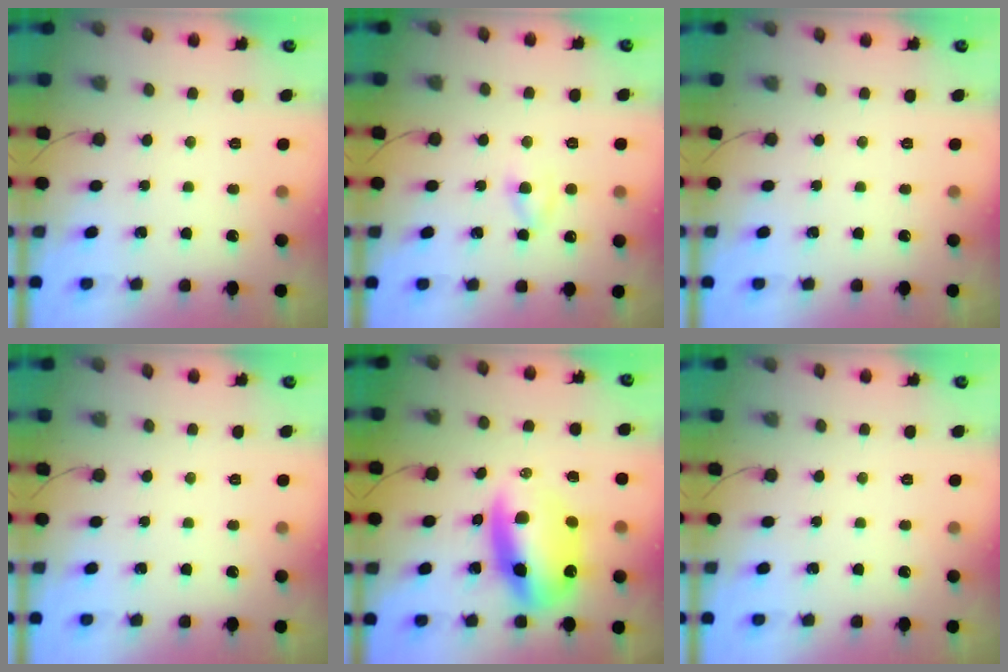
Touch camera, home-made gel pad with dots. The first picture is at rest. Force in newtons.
{"total": 3.1, "press": 2.9, "slide": 1.1}
{"total": 0.0}
{"total": 0.0}
{"total": 13.9, "press": 13.6, "slide": 3.2}
{"total": 0.0}